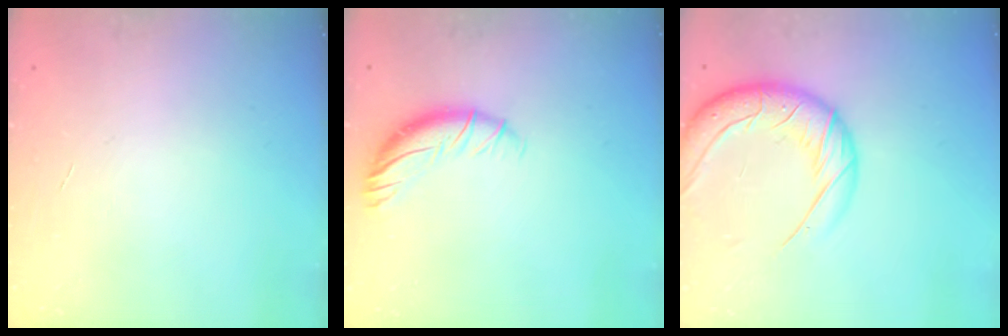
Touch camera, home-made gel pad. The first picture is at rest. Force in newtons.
{"total": 8.6, "press": 8.5, "slide": 0.9}
{"total": 18.1, "press": 17.4, "slide": 4.9}